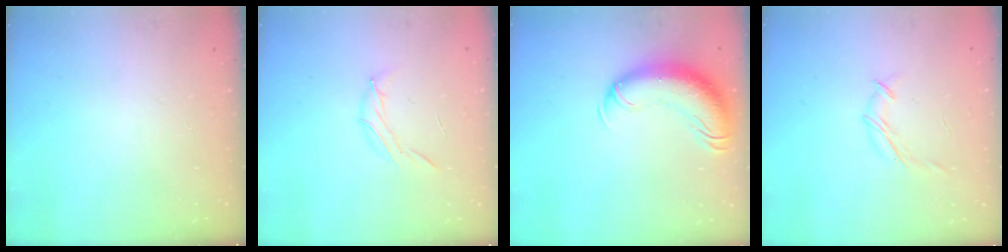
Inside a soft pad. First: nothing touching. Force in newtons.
{"total": 7.9, "press": 7.8, "slide": 1.2}
{"total": 13.8, "press": 13.4, "slide": 3.2}
{"total": 6.6, "press": 6.5, "slide": 1.3}